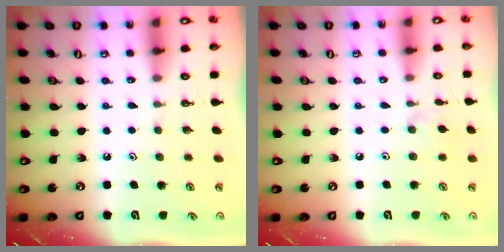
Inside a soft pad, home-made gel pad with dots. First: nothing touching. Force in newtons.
{"total": 3.2, "press": 3.1, "slide": 0.5}